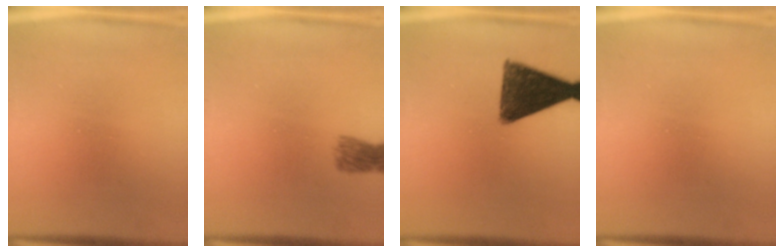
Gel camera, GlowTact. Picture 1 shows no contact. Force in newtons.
{"total": 2.6}
{"total": 12.6}
{"total": 0.0}